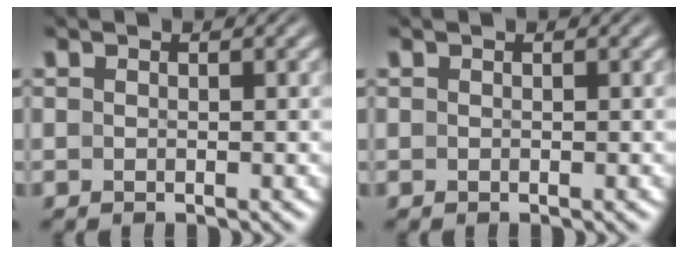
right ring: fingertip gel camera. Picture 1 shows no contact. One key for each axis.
{"total": 0.0}